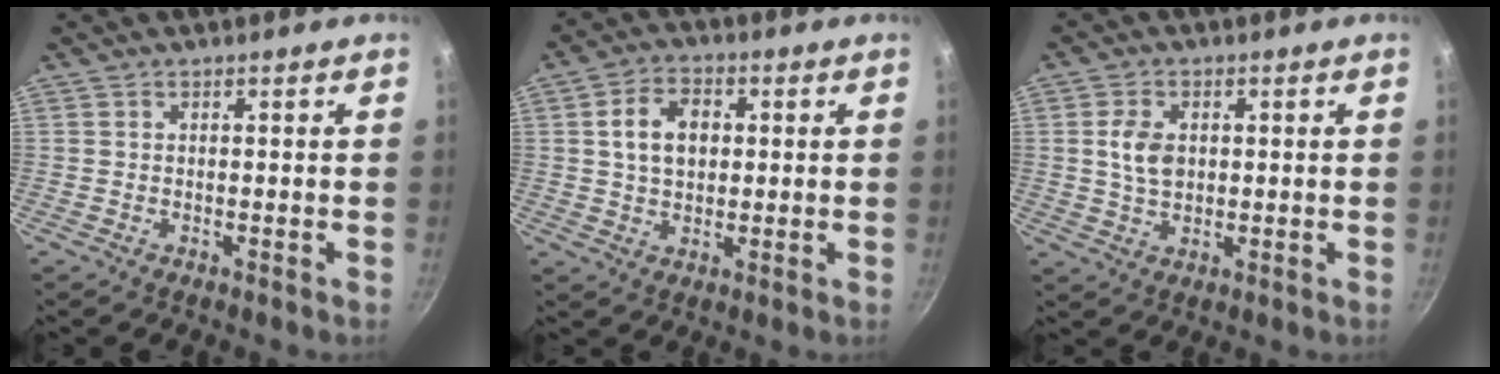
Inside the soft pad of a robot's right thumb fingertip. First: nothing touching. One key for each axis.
{"total": 8.3, "fx": 1.4, "fy": 5.9, "fz": 5.7, "tx": -0.081, "ty": 0.009, "tz": 0.019}
{"total": 5.9, "fx": 0.9, "fy": 4.0, "fz": 4.2, "tx": -0.069, "ty": -0.001, "tz": 0.016}